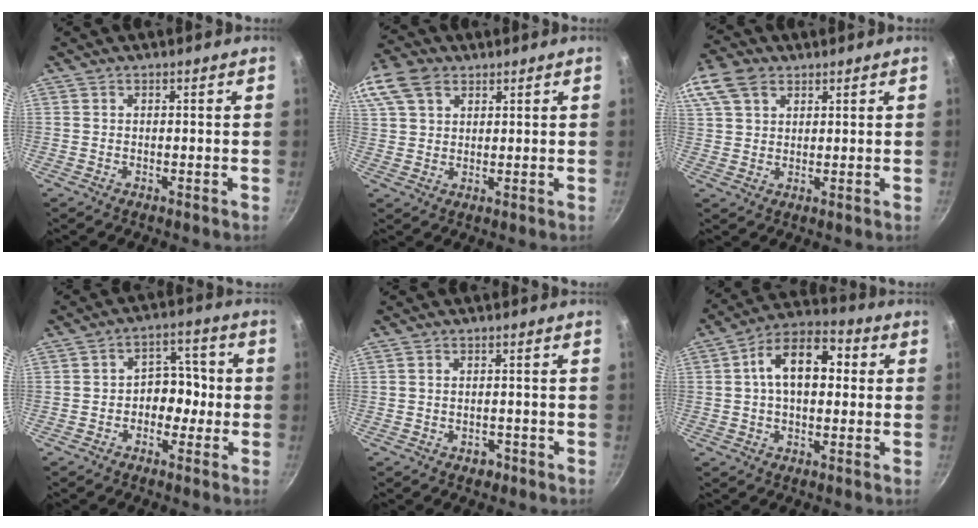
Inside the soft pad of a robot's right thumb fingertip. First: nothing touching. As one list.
[{"total": 13.3, "force": [6.7, 9.0, 7.0], "torque": [-0.158, 0.027, 0.128]}, {"total": 10.7, "force": [5.6, 7.2, 5.7], "torque": [-0.117, 0.017, 0.105]}, {"total": 6.6, "force": [-1.2, 5.1, 4.1], "torque": [0.003, 0.031, -0.025]}, {"total": 2.1, "force": [-1.1, 1.4, 1.0], "torque": [-0.008, 0.015, -0.008]}, {"total": 12.7, "force": [1.7, 7.7, 9.9], "torque": [-0.121, 0.032, 0.010]}]